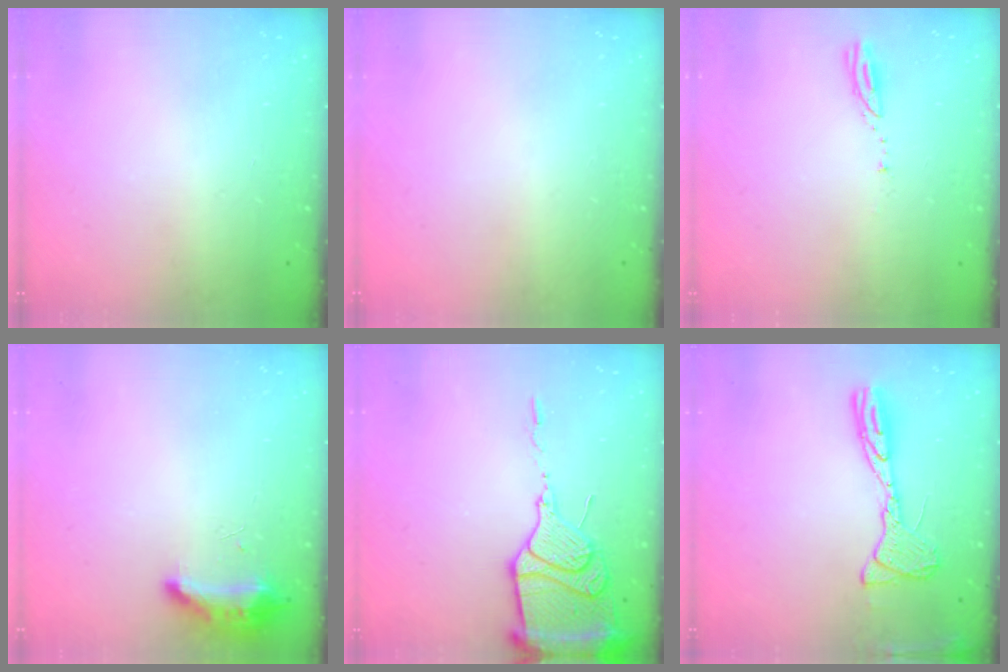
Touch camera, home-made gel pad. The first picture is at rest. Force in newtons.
{"total": 0.0}
{"total": 3.0, "press": 3.0, "slide": 0.1}
{"total": 16.8, "press": 10.1, "slide": 13.4}
{"total": 16.9, "press": 16.8, "slide": 1.8}
{"total": 13.8, "press": 13.7, "slide": 1.3}